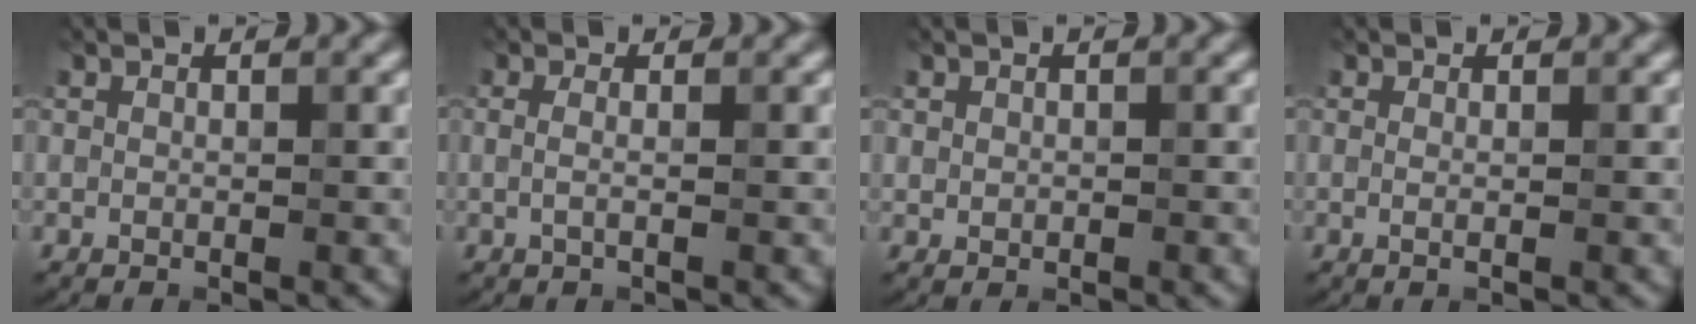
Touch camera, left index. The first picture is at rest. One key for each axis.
{"total": 1.2, "fx": 0.0, "fy": 0.4, "fz": 1.2, "tx": -0.022, "ty": -0.006, "tz": -0.007}
{"total": 0.6, "fx": 0.2, "fy": 0.6, "fz": 0.2, "tx": 0.000, "ty": -0.003, "tz": 0.005}
{"total": 0.9, "fx": 0.0, "fy": 0.3, "fz": 0.9, "tx": -0.010, "ty": -0.003, "tz": -0.003}